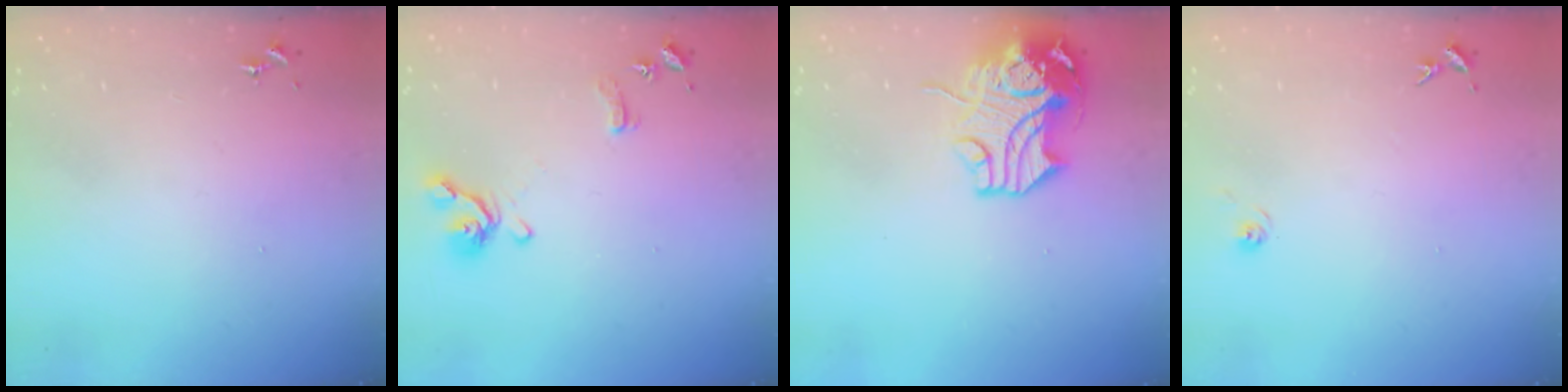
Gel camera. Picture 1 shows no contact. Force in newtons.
{"total": 11.3, "press": 11.2, "slide": 1.3}
{"total": 13.9, "press": 13.7, "slide": 2.3}
{"total": 5.8, "press": 5.8, "slide": 0.5}